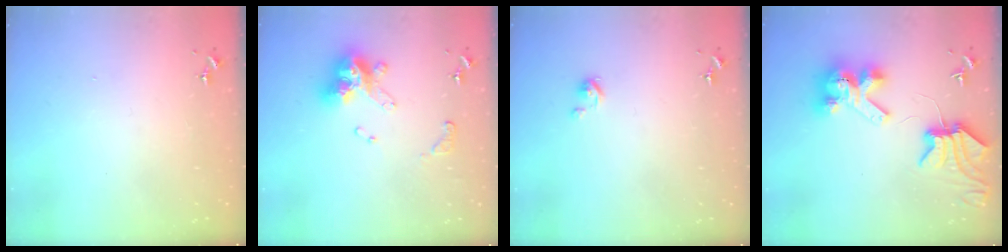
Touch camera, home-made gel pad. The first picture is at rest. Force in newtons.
{"total": 14.3, "press": 14.2, "slide": 1.4}
{"total": 3.7, "press": 3.6, "slide": 0.3}
{"total": 10.2, "press": 10.1, "slide": 1.5}